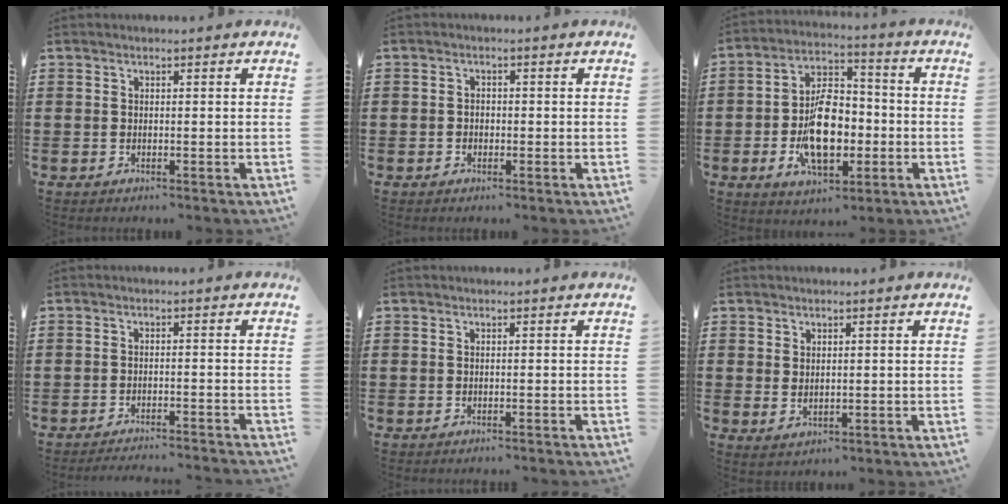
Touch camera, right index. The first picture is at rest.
{"total": 1.1, "force": [-0.4, 0.8, 0.6], "torque": [-0.015, 0.000, -0.007]}
{"total": 11.1, "force": [-2.4, 6.1, 9.0], "torque": [-0.162, 0.005, -0.043]}
{"total": 2.4, "force": [-2.4, -0.5, 0.3], "torque": [-0.009, -0.002, -0.049]}
{"total": 0.6, "force": [-0.5, -0.1, 0.1], "torque": [-0.005, -0.005, -0.010]}
{"total": 1.3, "force": [0.8, 0.8, 0.7], "torque": [-0.014, 0.004, 0.015]}